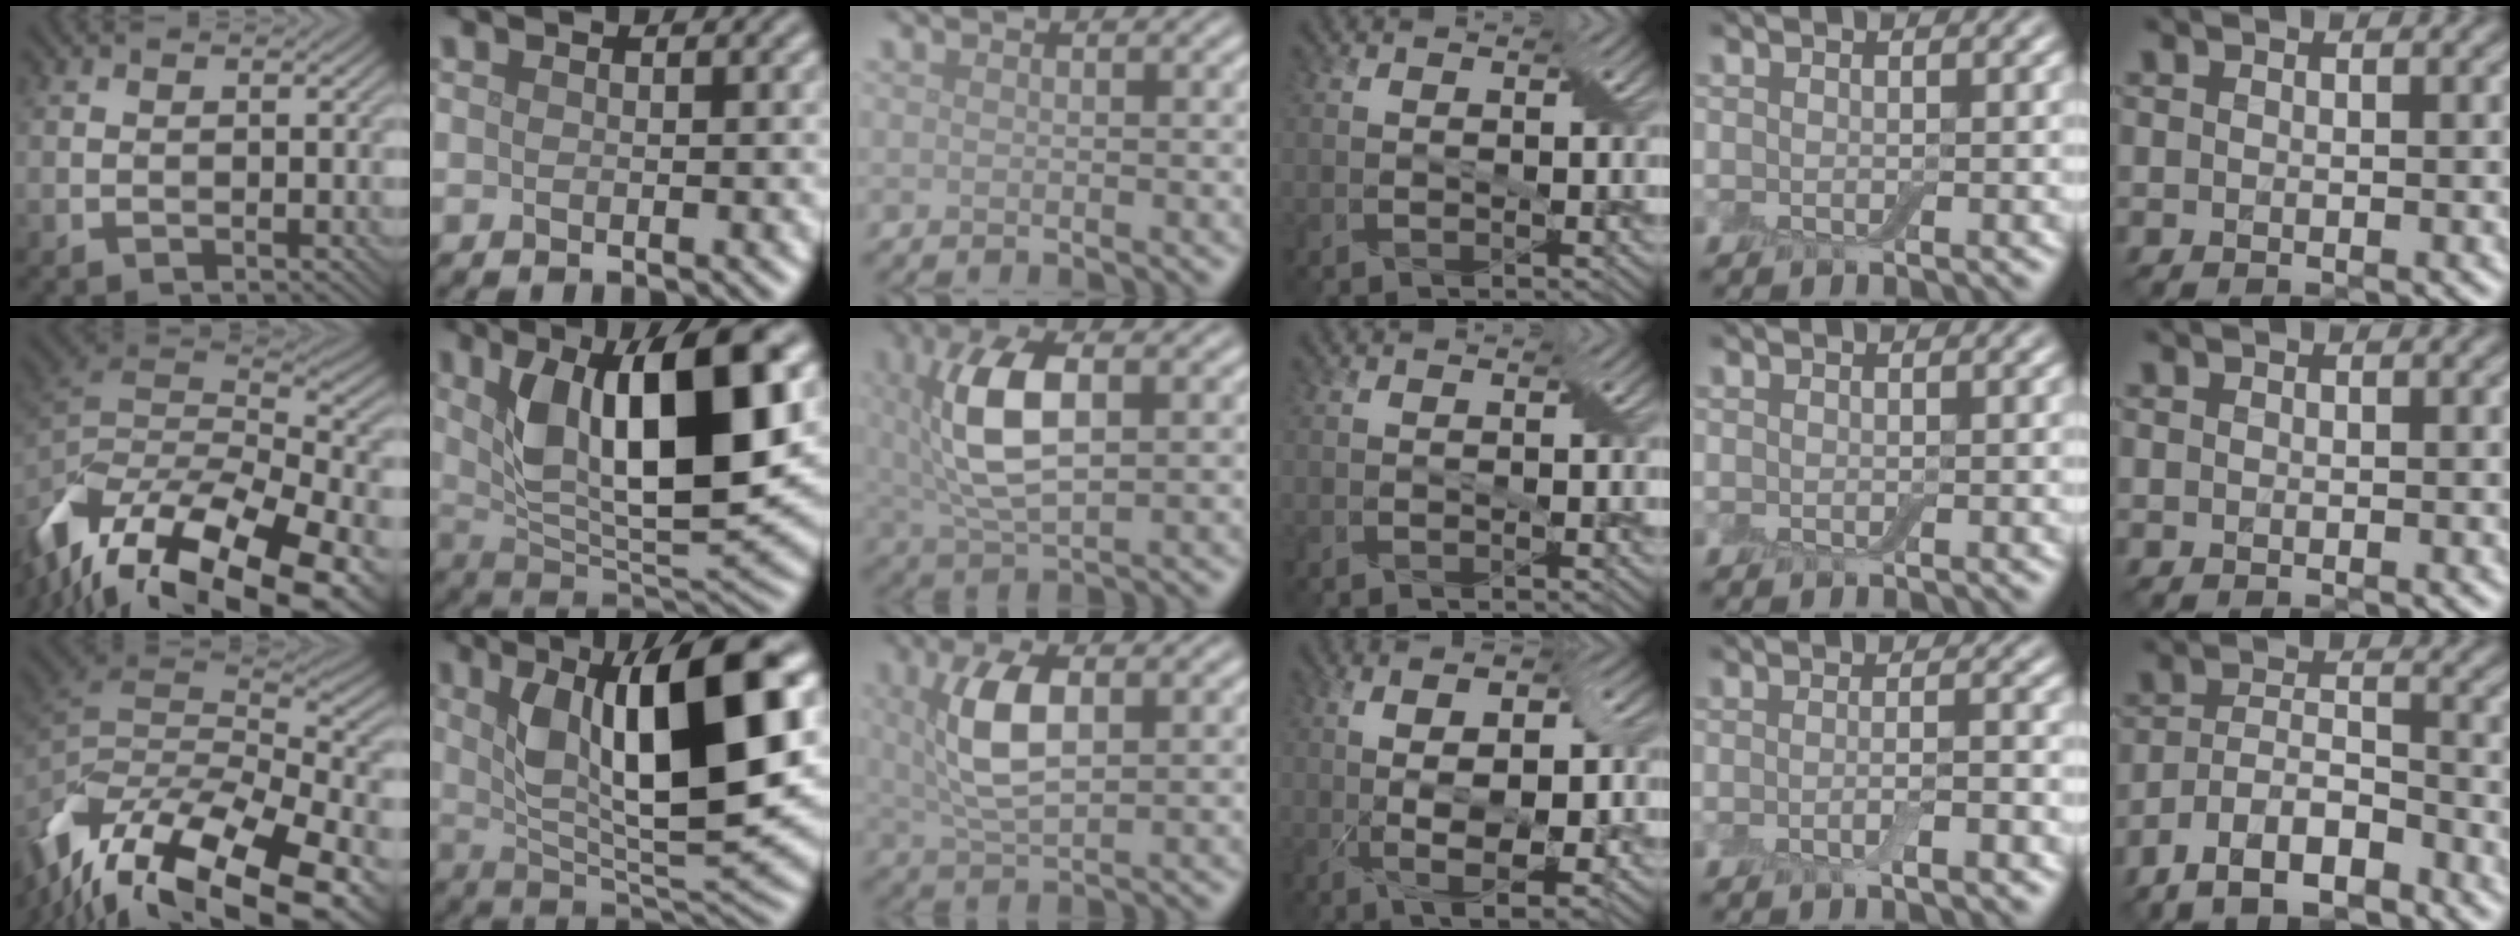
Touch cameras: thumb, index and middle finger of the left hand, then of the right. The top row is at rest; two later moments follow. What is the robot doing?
{"motion": "wrap", "object": "bandage"}